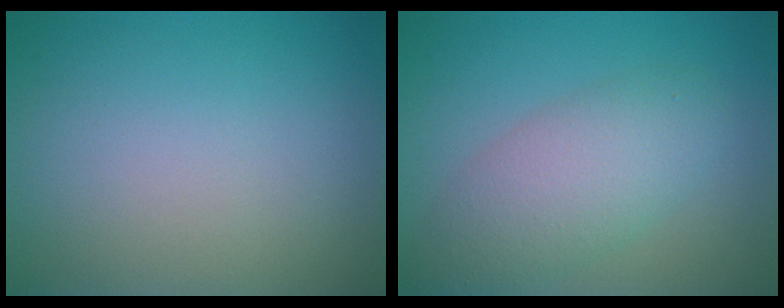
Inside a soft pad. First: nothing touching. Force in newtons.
{"total": 5.0, "press": 5.0, "slide": 0.2}